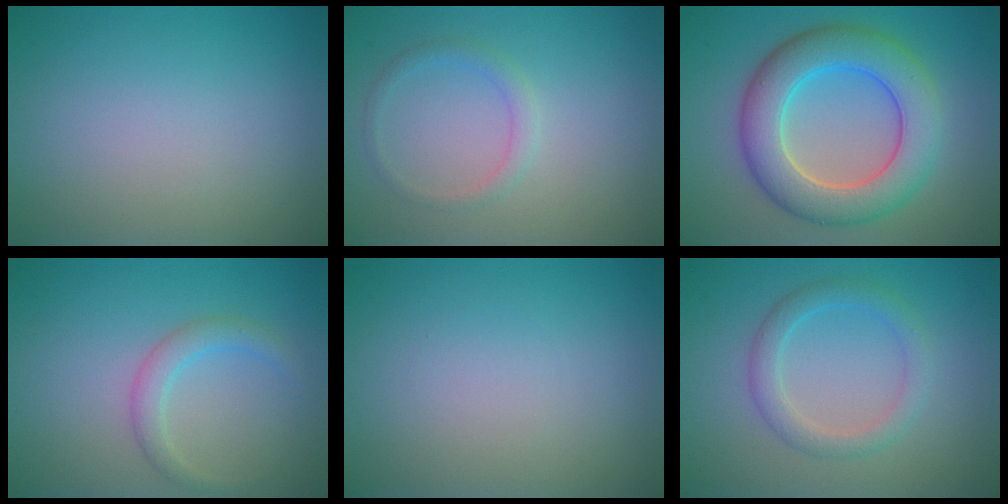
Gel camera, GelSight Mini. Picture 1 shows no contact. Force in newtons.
{"total": 1.4, "press": 1.4, "slide": 0.1}
{"total": 7.9, "press": 7.9, "slide": 0.3}
{"total": 2.1, "press": 2.1, "slide": 0.0}
{"total": 0.0}
{"total": 2.7, "press": 2.6, "slide": 0.1}